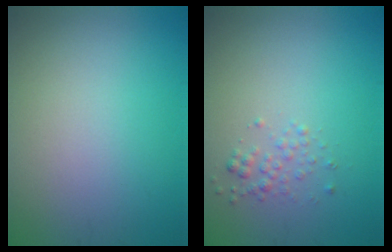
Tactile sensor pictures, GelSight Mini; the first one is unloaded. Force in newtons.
{"total": 1.2, "press": 1.2, "slide": 0.1}